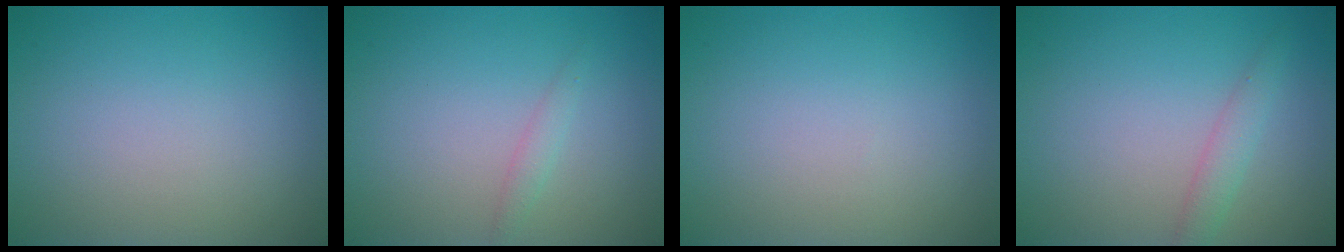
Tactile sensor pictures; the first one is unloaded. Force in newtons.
{"total": 1.0, "press": 1.0, "slide": 0.0}
{"total": 0.0}
{"total": 1.7, "press": 1.7, "slide": 0.1}